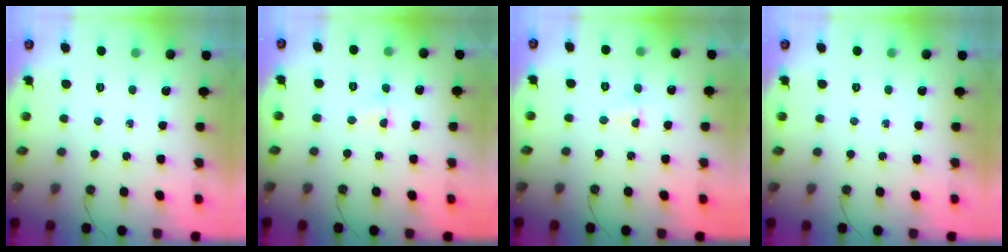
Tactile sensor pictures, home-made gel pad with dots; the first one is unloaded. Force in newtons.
{"total": 1.5, "press": 1.2, "slide": 1.0}
{"total": 1.5, "press": 1.2, "slide": 1.0}
{"total": 0.0}